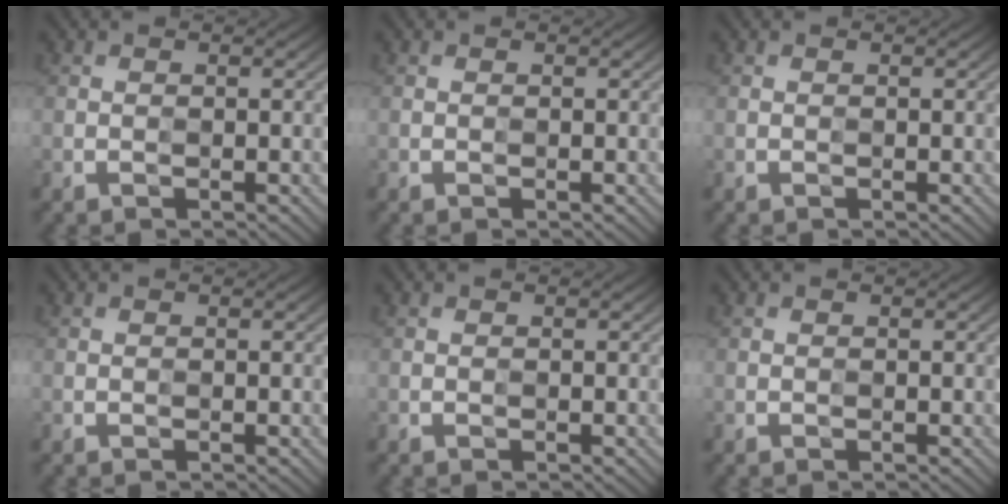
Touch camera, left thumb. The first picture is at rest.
{"total": 0.0}
{"total": 0.0}
{"total": 0.0}
{"total": 0.0}
{"total": 0.0}